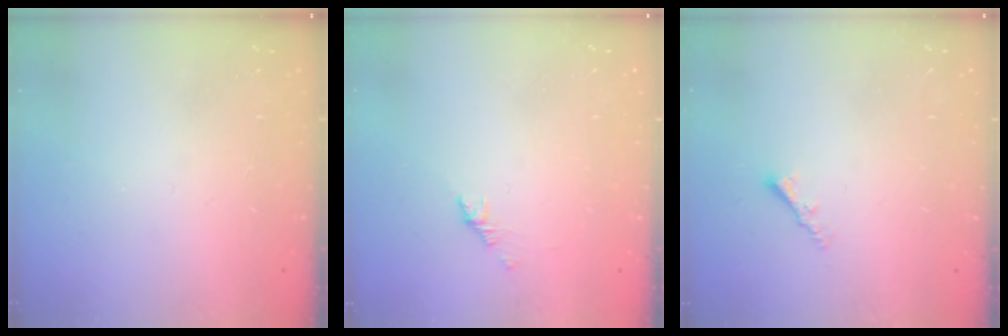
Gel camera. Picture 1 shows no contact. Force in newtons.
{"total": 1.1, "press": 1.0, "slide": 0.5}
{"total": 2.0, "press": 2.0, "slide": 0.3}